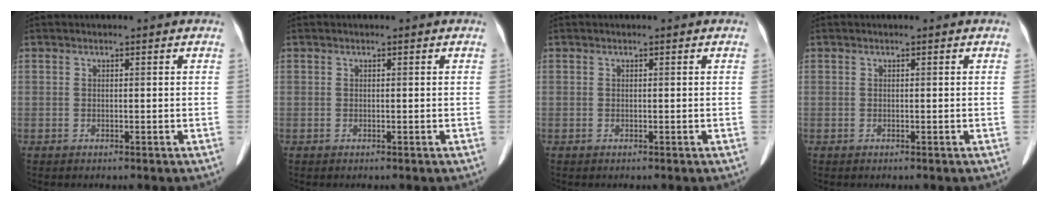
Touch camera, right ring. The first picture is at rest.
{"total": 0.0}
{"total": 0.0}
{"total": 0.0}